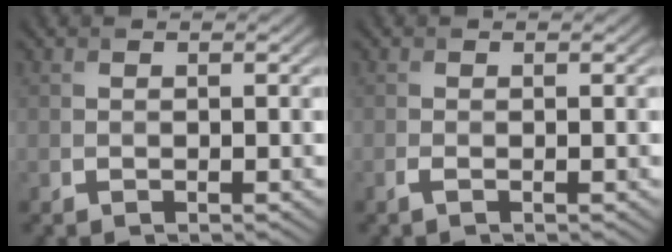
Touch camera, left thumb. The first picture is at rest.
{"total": 0.7, "force": [-0.3, 0.1, 0.6], "torque": [-0.016, -0.002, -0.008]}